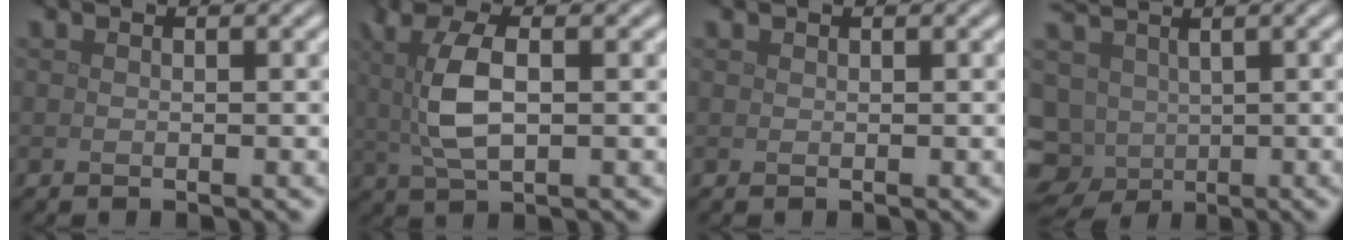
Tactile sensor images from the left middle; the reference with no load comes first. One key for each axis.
{"total": 5.4, "fx": 0.9, "fy": 2.4, "fz": 4.8, "tx": -0.107, "ty": 0.003, "tz": 0.018}
{"total": 0.0}
{"total": 9.1, "fx": -1.5, "fy": 7.4, "fz": 5.0, "tx": -0.120, "ty": 0.000, "tz": -0.015}